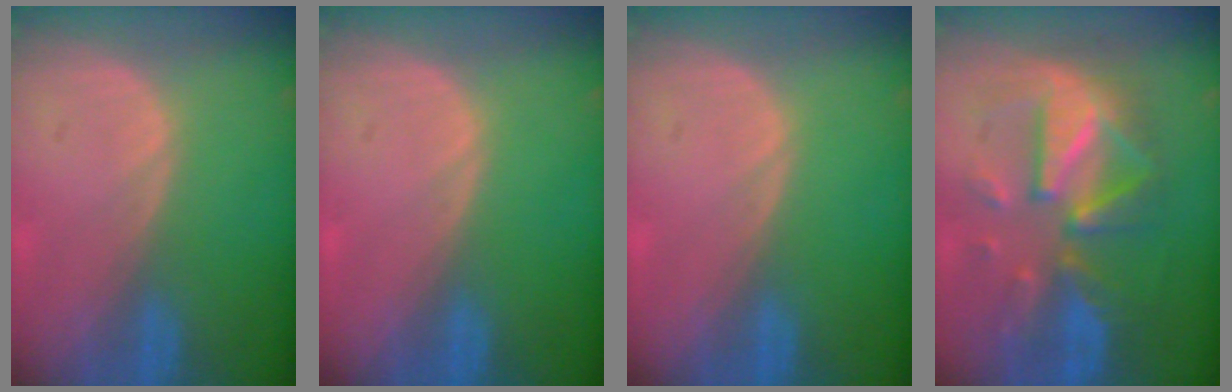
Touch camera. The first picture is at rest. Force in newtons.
{"total": 0.0}
{"total": 0.0}
{"total": 10.6, "press": 10.6, "slide": 0.9}